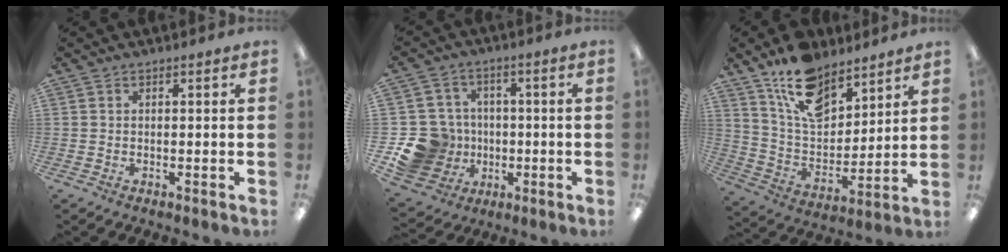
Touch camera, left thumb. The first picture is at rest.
{"total": 14.0, "force": [-3.6, 12.7, 4.6], "torque": [-0.098, 0.032, -0.049]}
{"total": 15.1, "force": [10.8, 7.8, 7.1], "torque": [-0.134, -0.056, 0.201]}